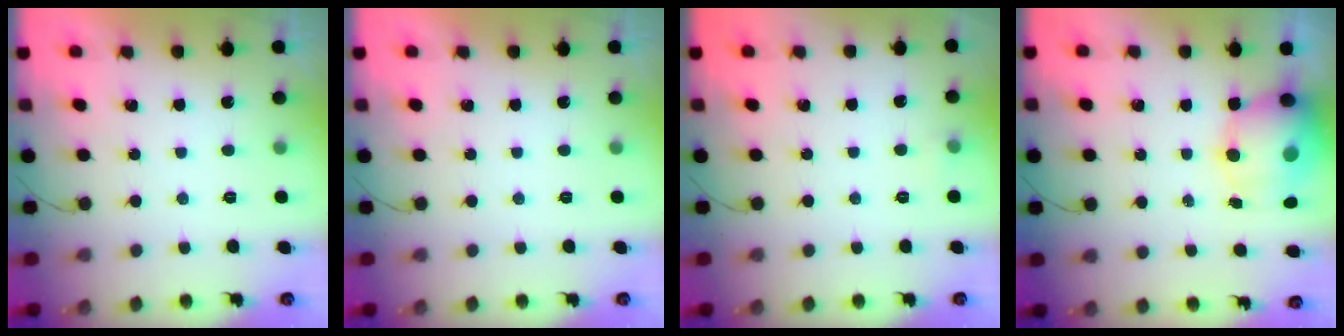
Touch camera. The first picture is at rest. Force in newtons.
{"total": 0.0}
{"total": 4.2, "press": 4.0, "slide": 1.2}
{"total": 13.1, "press": 12.7, "slide": 3.4}